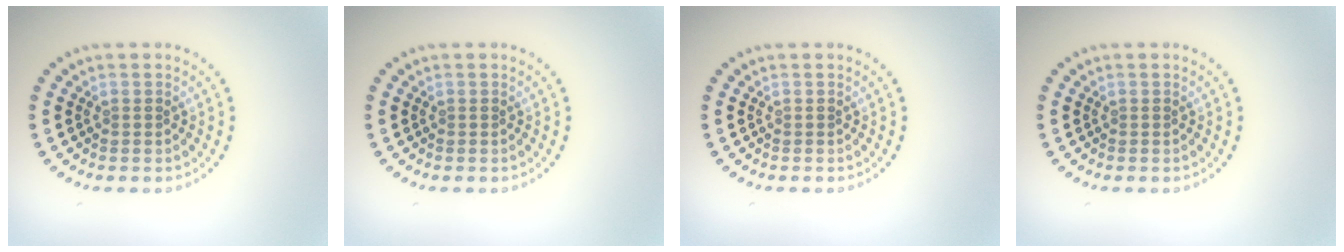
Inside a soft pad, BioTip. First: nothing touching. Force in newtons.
{"total": 0.0}
{"total": 0.0}
{"total": 0.0}